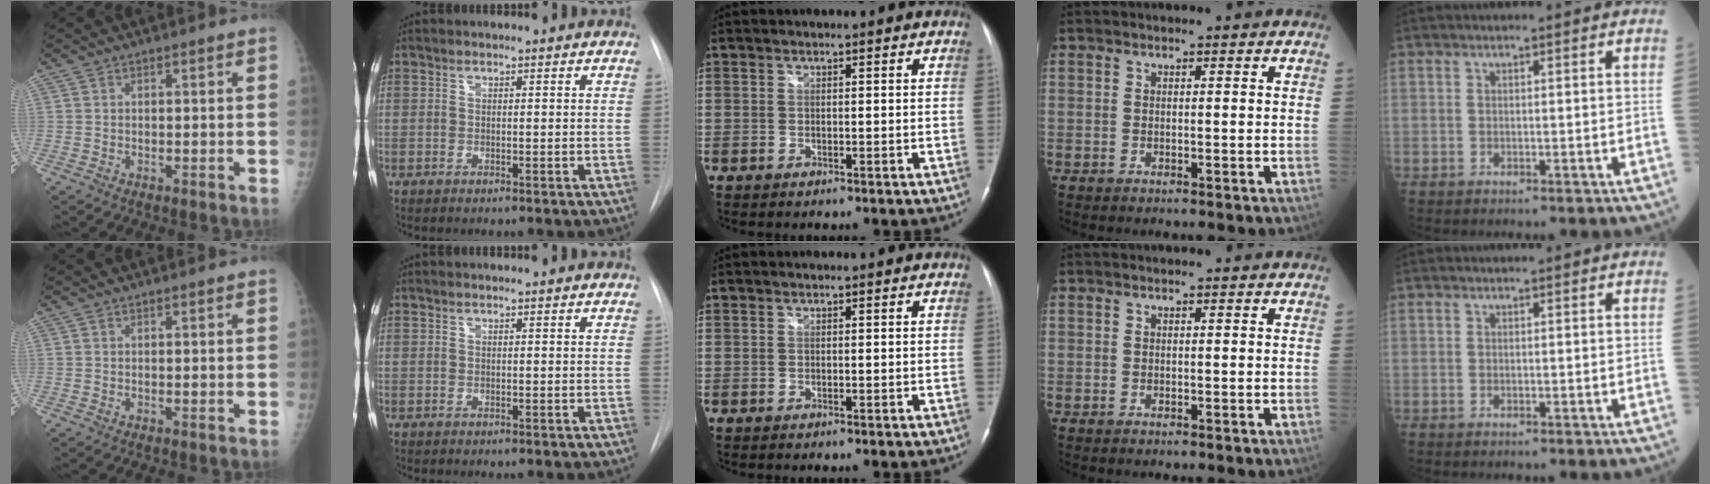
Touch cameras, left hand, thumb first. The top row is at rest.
{}